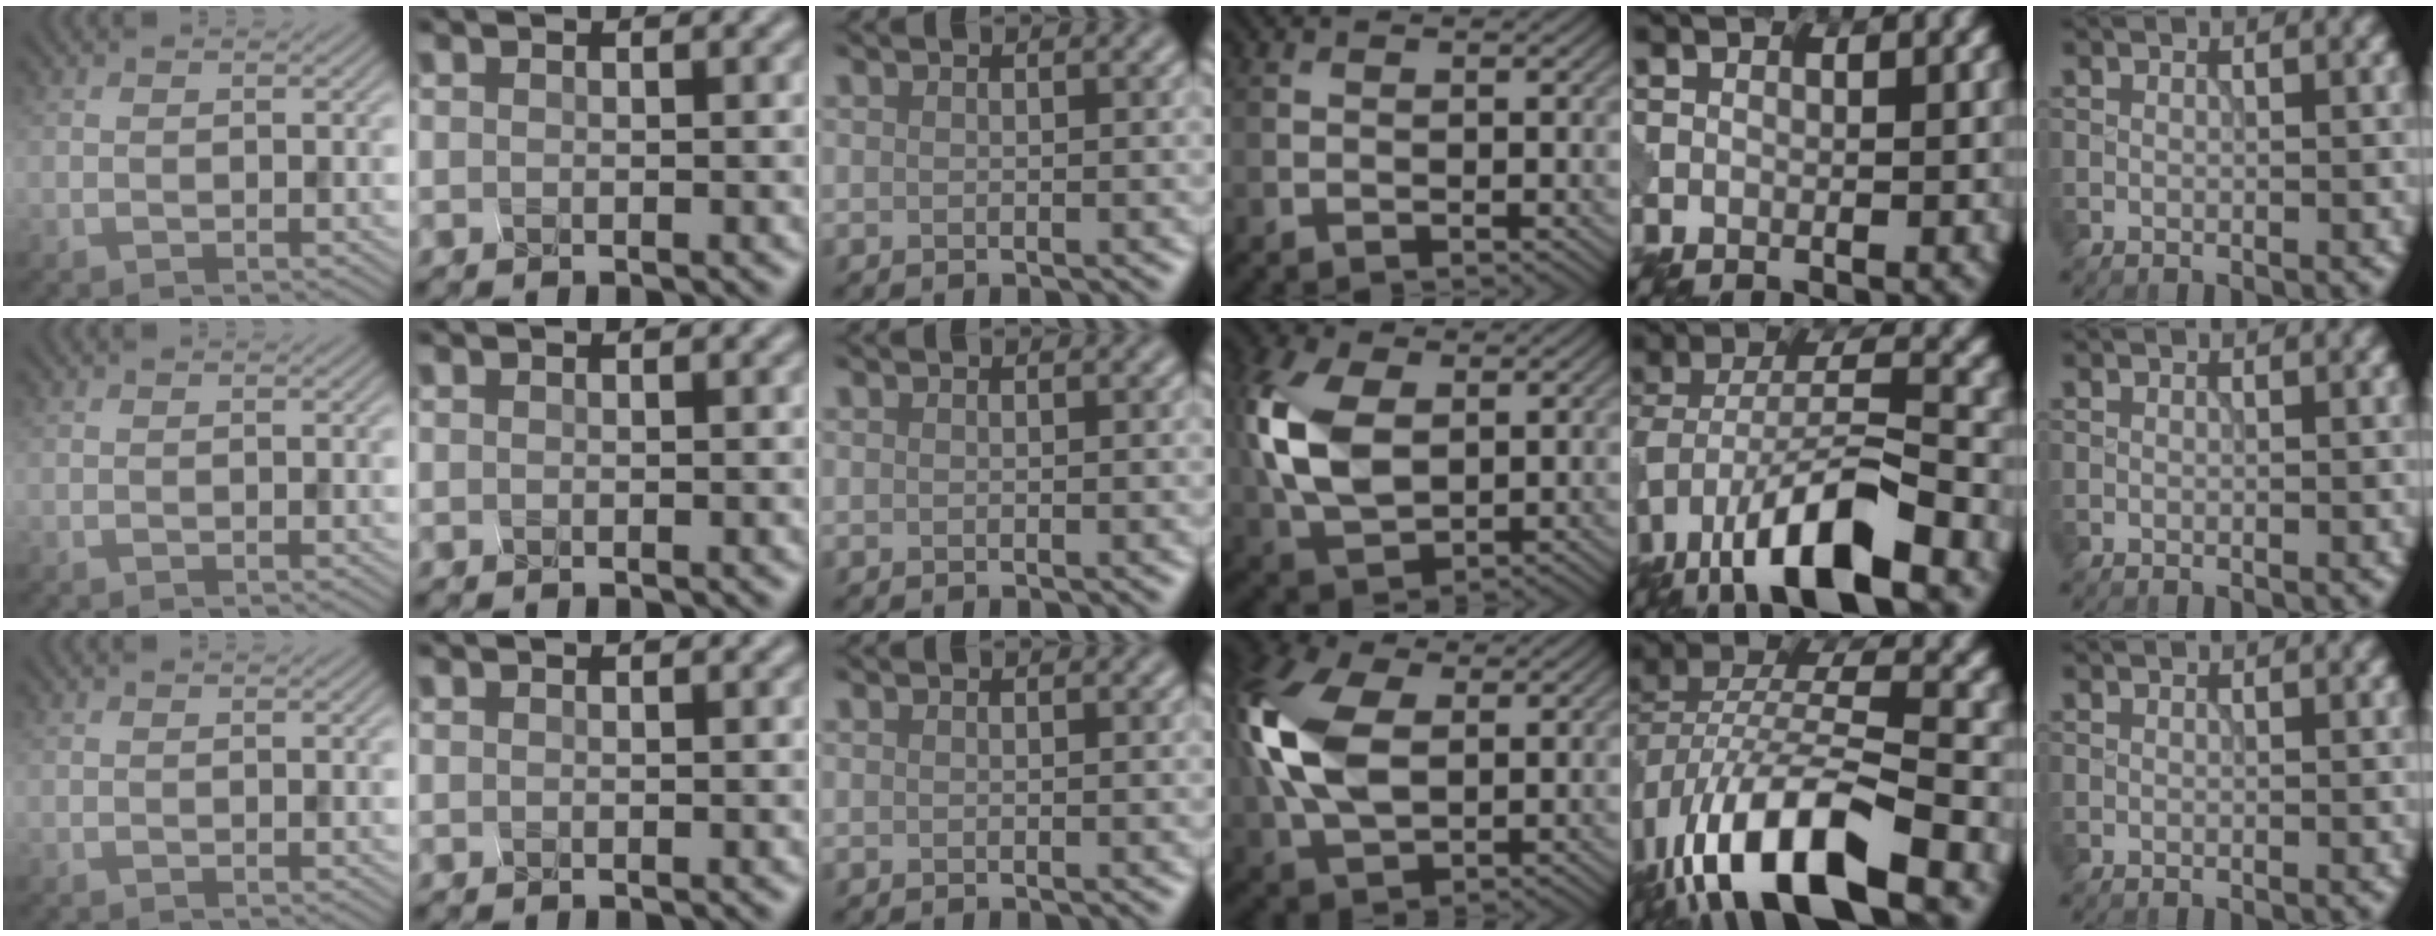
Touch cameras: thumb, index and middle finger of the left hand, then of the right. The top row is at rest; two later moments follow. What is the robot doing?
{"motion": "squeeze", "object": "clothespin"}